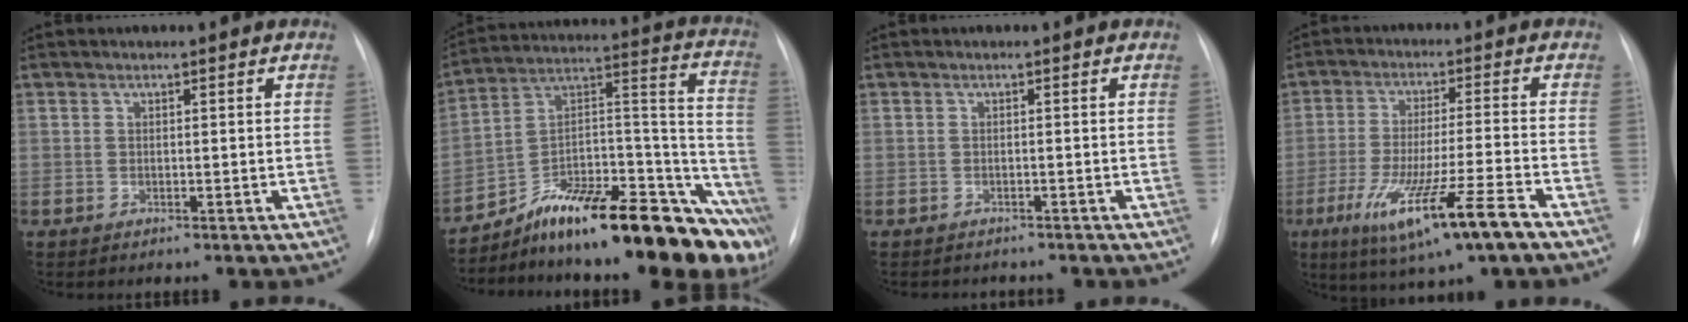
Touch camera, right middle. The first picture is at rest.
{"total": 25.0, "force": [-18.7, 6.4, 15.4], "torque": [-0.134, 0.047, -0.276]}
{"total": 3.1, "force": [-2.9, 1.1, 0.6], "torque": [-0.005, -0.003, -0.033]}
{"total": 13.4, "force": [-7.1, 0.1, 11.4], "torque": [-0.215, -0.033, -0.117]}